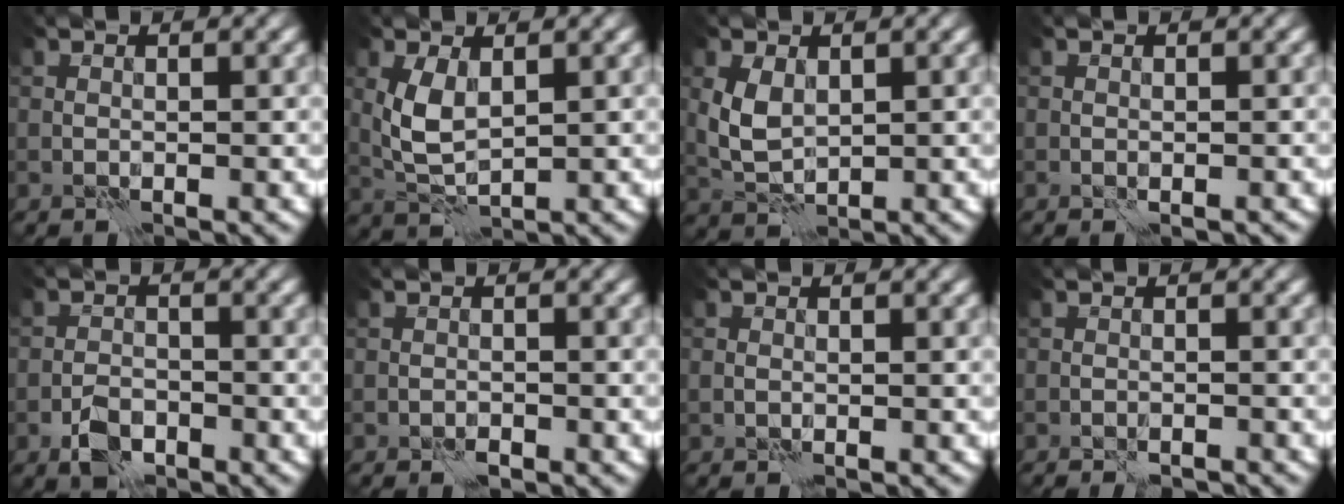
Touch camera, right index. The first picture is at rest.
{"total": 3.7, "force": [0.9, 1.9, 3.0], "torque": [-0.076, 0.003, 0.023]}
{"total": 3.2, "force": [0.7, 2.1, 2.3], "torque": [-0.058, 0.002, 0.020]}
{"total": 0.7, "force": [-0.5, 0.1, 0.6], "torque": [-0.008, -0.001, -0.006]}
{"total": 3.0, "force": [-1.9, 1.7, 1.7], "torque": [-0.029, 0.003, -0.039]}
{"total": 0.8, "force": [-0.6, 0.4, 0.3], "torque": [-0.003, 0.002, -0.011]}
{"total": 0.5, "force": [0.1, 0.5, 0.1], "torque": [-0.001, 0.000, 0.004]}
{"total": 1.7, "force": [-1.5, 0.2, 0.6], "torque": [-0.009, 0.005, -0.024]}